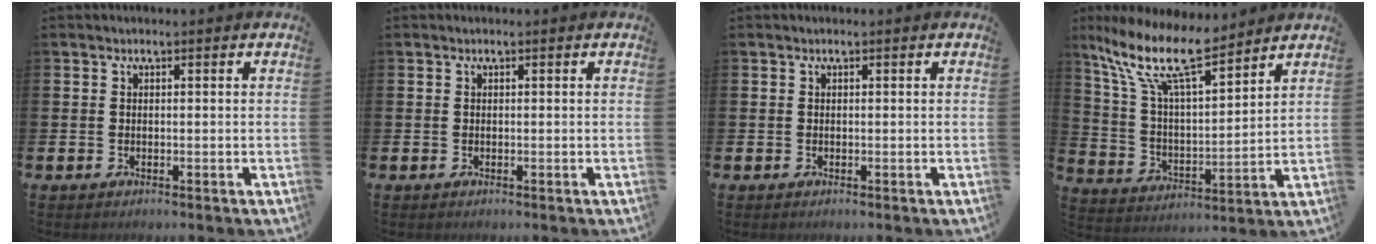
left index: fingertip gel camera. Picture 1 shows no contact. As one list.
[{"total": 0.0}, {"total": 0.0}, {"total": 12.9, "force": [10.2, 3.4, 7.1], "torque": [-0.180, -0.047, 0.182]}]